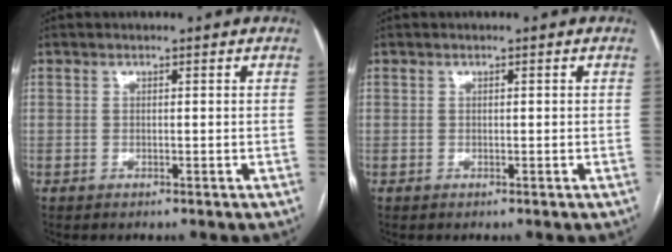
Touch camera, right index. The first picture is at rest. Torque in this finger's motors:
{"motor_torque": [0.29, 0.16, 0.08, 0.01]}